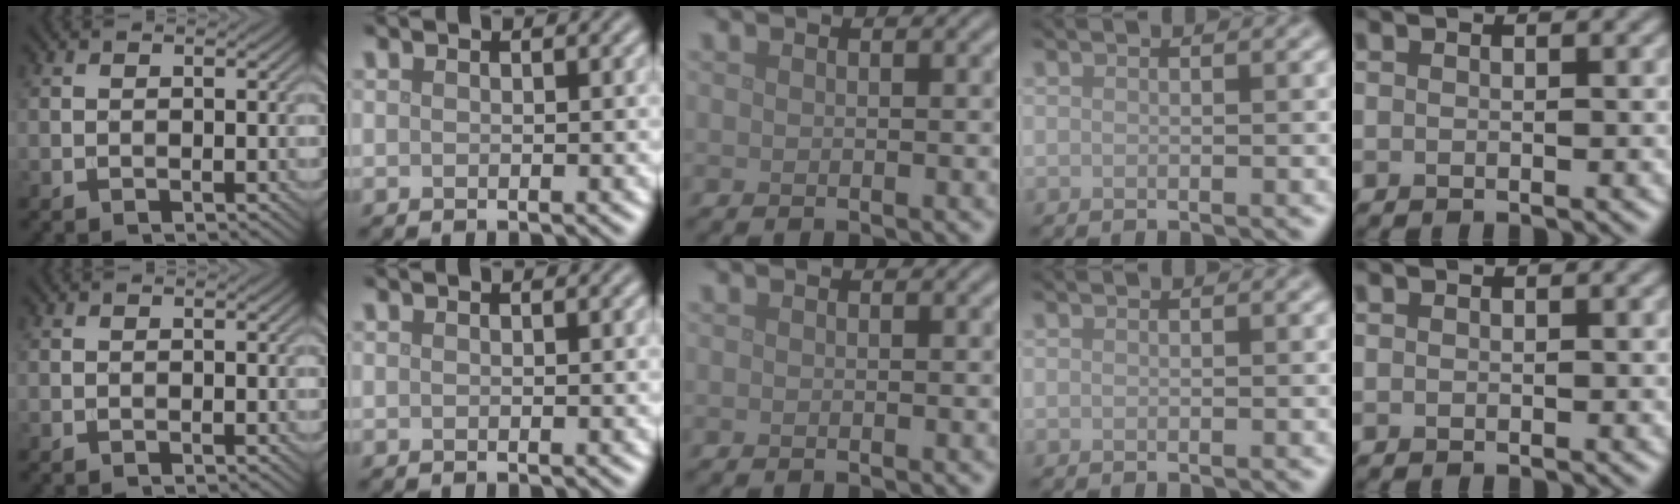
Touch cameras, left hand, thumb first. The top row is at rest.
{}